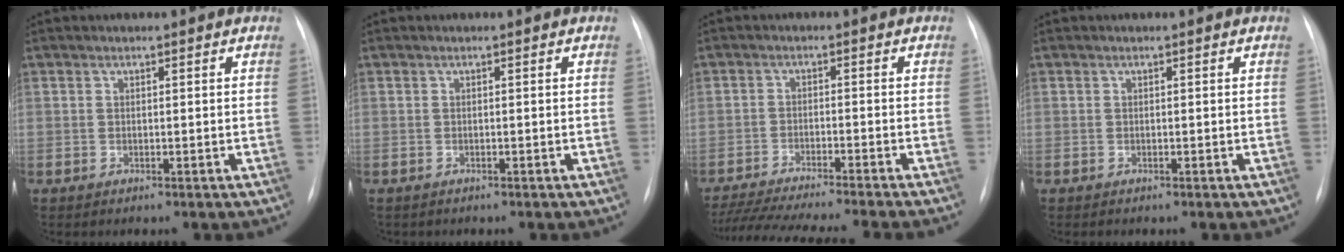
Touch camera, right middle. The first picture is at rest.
{"total": 0.6, "force": [-0.5, 0.3, 0.0], "torque": [-0.009, 0.002, -0.008]}
{"total": 18.9, "force": [-16.8, -0.4, 8.6], "torque": [-0.140, -0.044, -0.248]}
{"total": 0.0}